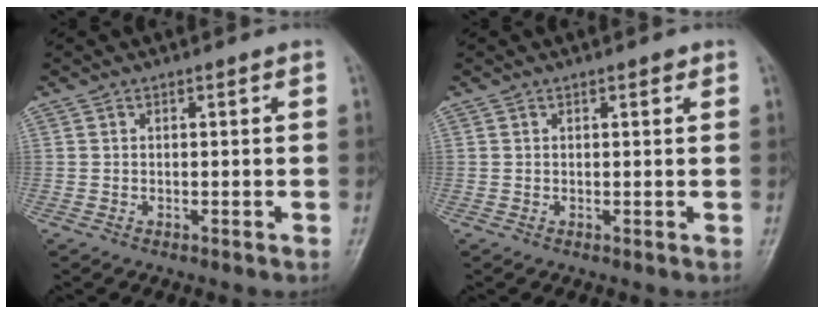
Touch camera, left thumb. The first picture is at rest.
{"total": 1.2, "force": [0.7, 0.5, 0.8], "torque": [-0.007, -0.001, 0.007]}